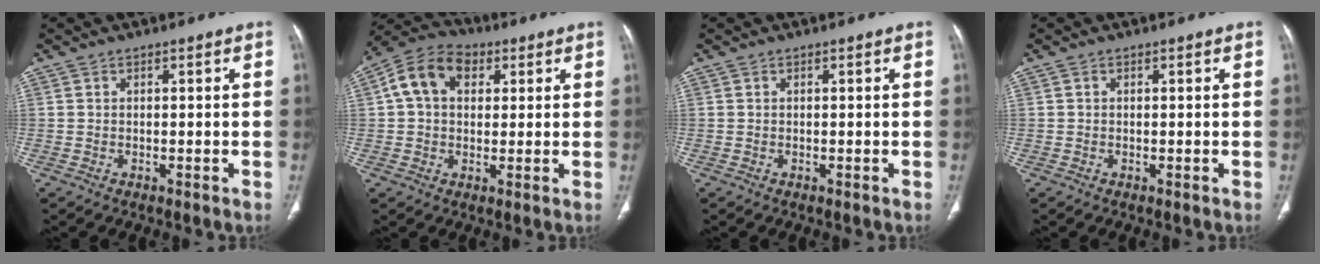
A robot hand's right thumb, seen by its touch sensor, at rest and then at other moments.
{"total": 10.5, "force": [2.9, 7.7, 6.6], "torque": [-0.107, 0.020, 0.042]}
{"total": 0.0}
{"total": 0.0}